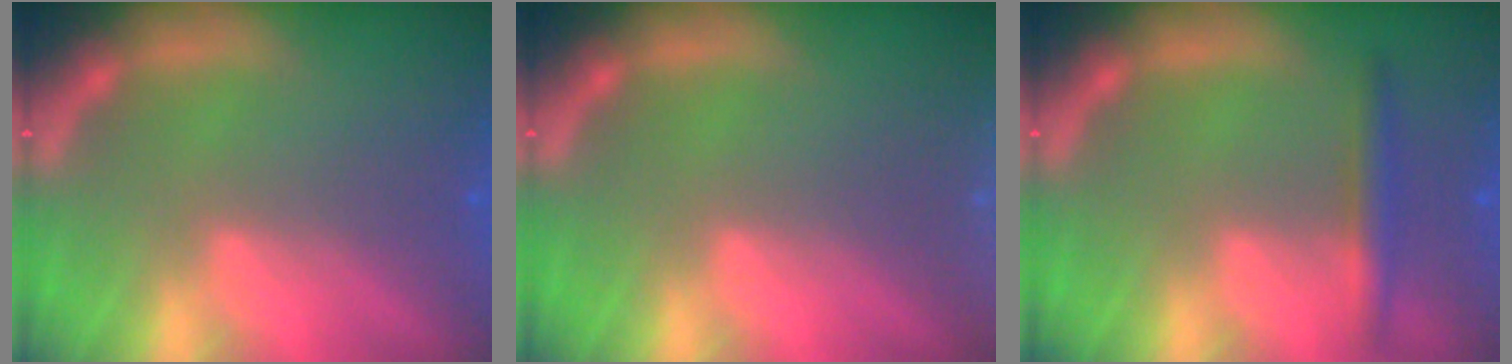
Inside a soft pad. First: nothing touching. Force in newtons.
{"total": 7.9}
{"total": 2.4}